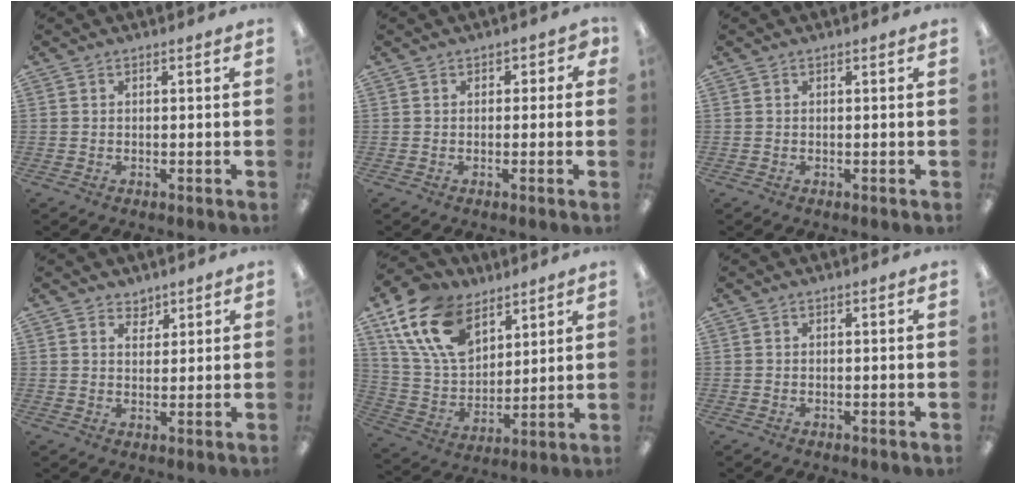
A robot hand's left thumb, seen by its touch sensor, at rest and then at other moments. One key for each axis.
{"total": 2.0, "fx": 0.3, "fy": 1.7, "fz": 1.1, "tx": -0.013, "ty": 0.004, "tz": 0.001}
{"total": 0.0}
{"total": 3.2, "fx": 2.5, "fy": 1.9, "fz": 0.4, "tx": 0.002, "ty": -0.013, "tz": 0.045}
{"total": 19.0, "fx": 10.9, "fy": 11.5, "fz": 10.6, "tx": -0.224, "ty": -0.035, "tz": 0.201}
{"total": 0.0}